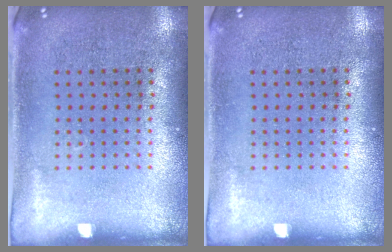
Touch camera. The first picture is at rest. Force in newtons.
{"total": 0.0}